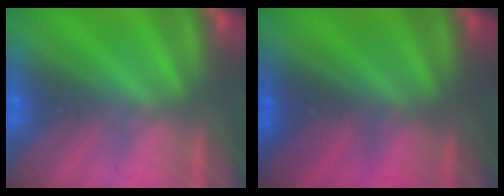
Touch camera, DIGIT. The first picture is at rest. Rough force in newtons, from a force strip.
{"total": 1.9}